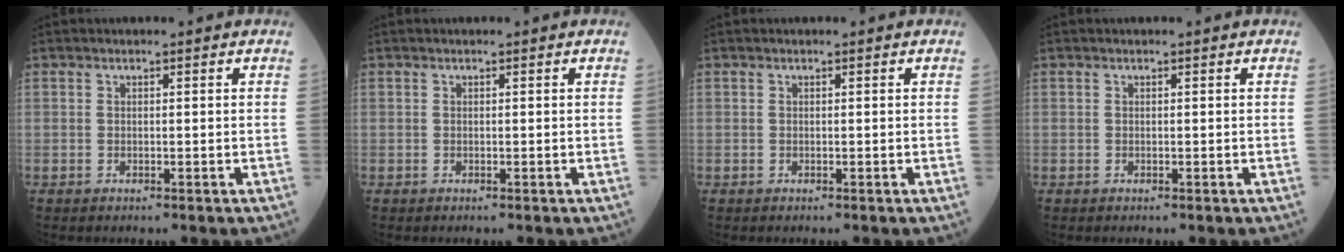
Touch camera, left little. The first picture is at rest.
{"total": 0.0}
{"total": 0.0}
{"total": 0.0}